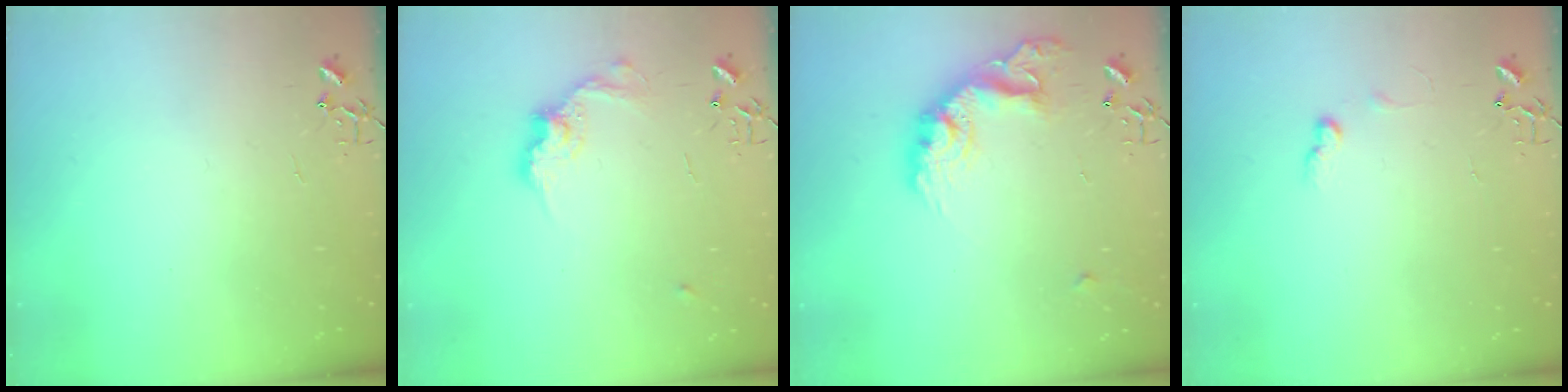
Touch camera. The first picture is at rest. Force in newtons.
{"total": 11.8, "press": 11.8, "slide": 0.6}
{"total": 17.2, "press": 17.2, "slide": 1.2}
{"total": 6.7, "press": 6.6, "slide": 0.9}